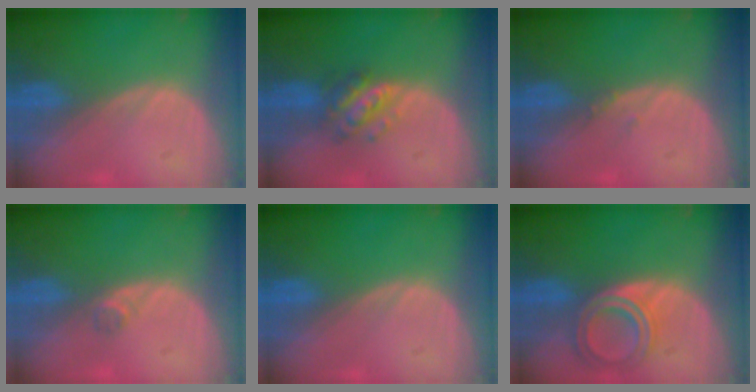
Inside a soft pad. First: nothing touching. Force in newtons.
{"total": 5.9, "press": 5.2, "slide": 2.8}
{"total": 0.7, "press": 0.7, "slide": 0.3}
{"total": 1.3, "press": 1.1, "slide": 0.7}
{"total": 0.0}
{"total": 6.6, "press": 5.9, "slide": 2.9}